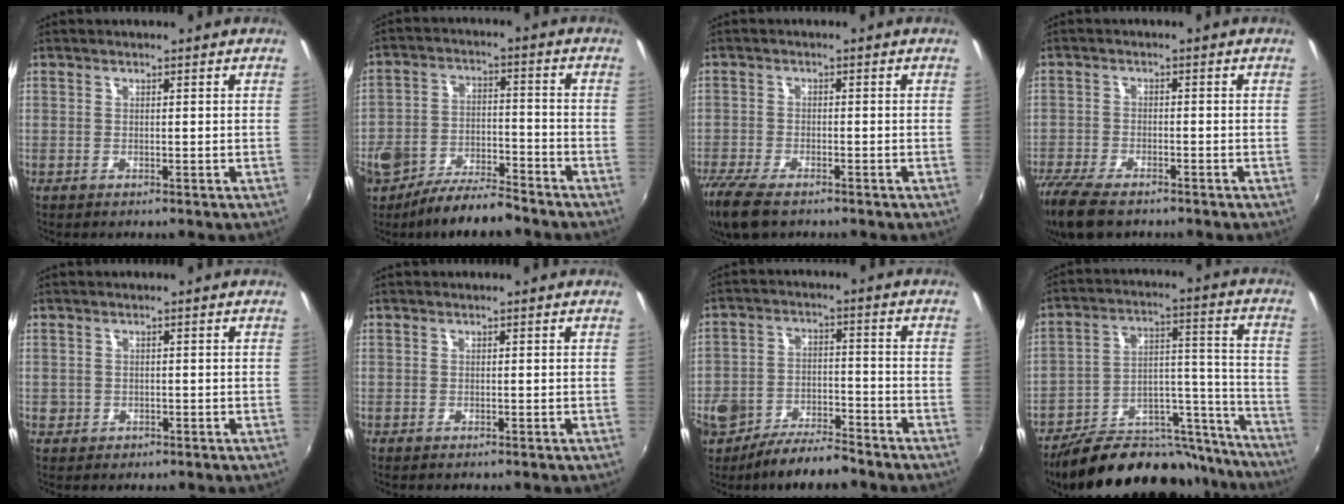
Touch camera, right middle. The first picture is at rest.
{"total": 9.5, "force": [-7.3, 3.4, 5.0], "torque": [-0.110, -0.001, -0.125]}
{"total": 10.1, "force": [-7.6, 3.4, 5.7], "torque": [-0.145, -0.041, -0.145]}
{"total": 11.8, "force": [-9.2, 4.1, 6.1], "torque": [-0.159, -0.042, -0.170]}
{"total": 2.1, "force": [-0.6, 1.9, 0.5], "torque": [-0.011, -0.004, -0.008]}
{"total": 0.0}
{"total": 8.7, "force": [-6.8, 3.2, 4.4], "torque": [-0.100, 0.000, -0.116]}
{"total": 25.1, "force": [-21.1, 9.0, 10.0], "torque": [-0.148, 0.049, -0.287]}